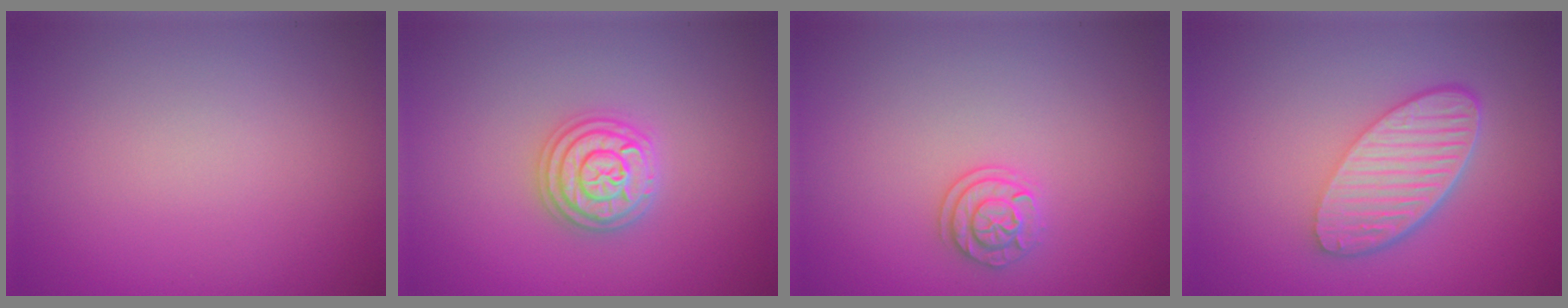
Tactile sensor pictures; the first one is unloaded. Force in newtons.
{"total": 3.6, "press": 3.6, "slide": 0.4}
{"total": 1.9, "press": 1.7, "slide": 0.8}
{"total": 5.9, "press": 4.2, "slide": 4.1}